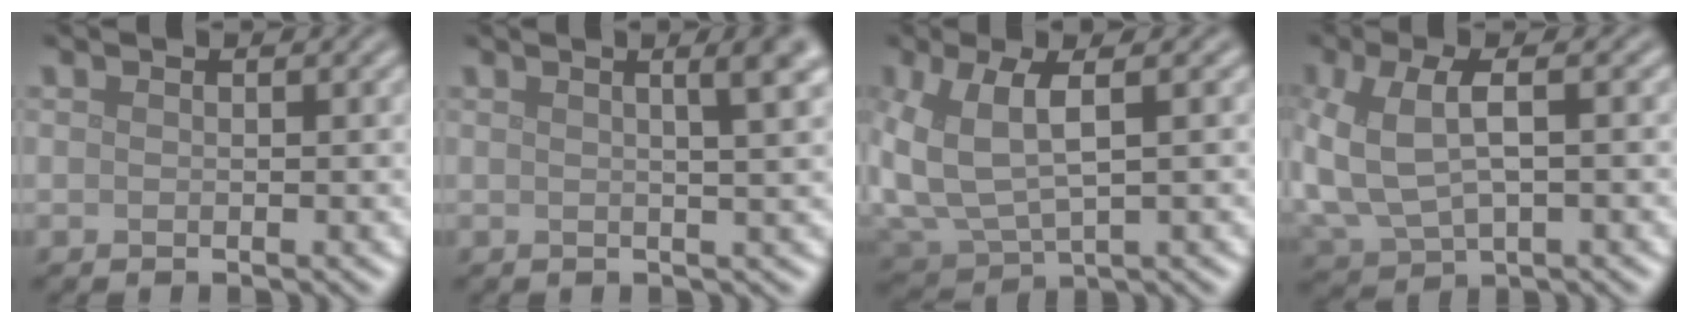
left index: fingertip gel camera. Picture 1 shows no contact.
{"total": 5.6, "force": [2.1, 2.1, 4.8], "torque": [-0.033, 0.037, -0.003]}
{"total": 7.2, "force": [1.1, 3.7, 6.1], "torque": [-0.154, 0.001, 0.029]}
{"total": 6.8, "force": [0.0, 3.7, 5.7], "torque": [-0.141, -0.001, -0.001]}